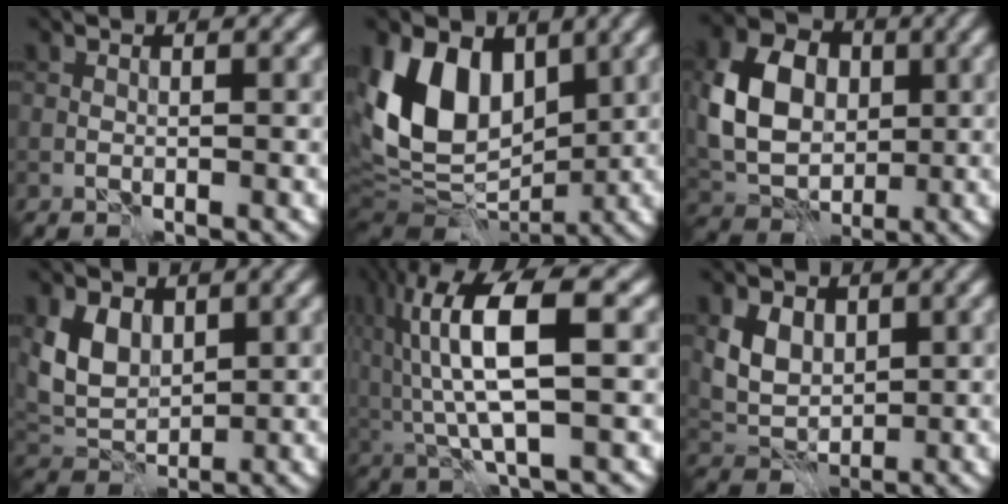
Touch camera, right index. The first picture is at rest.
{"total": 11.2, "force": [2.4, 7.6, 7.9], "torque": [-0.152, -0.001, 0.032]}
{"total": 8.2, "force": [0.9, 6.3, 5.1], "torque": [-0.110, 0.006, 0.014]}
{"total": 4.3, "force": [1.5, 3.1, 2.6], "torque": [-0.058, -0.003, 0.028]}
{"total": 9.5, "force": [1.3, 2.6, 9.0], "torque": [-0.181, 0.013, 0.023]}
{"total": 3.9, "force": [1.2, 3.0, 2.2], "torque": [-0.048, -0.003, 0.023]}